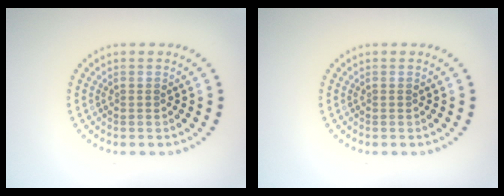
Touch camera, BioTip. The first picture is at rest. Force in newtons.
{"total": 0.0}